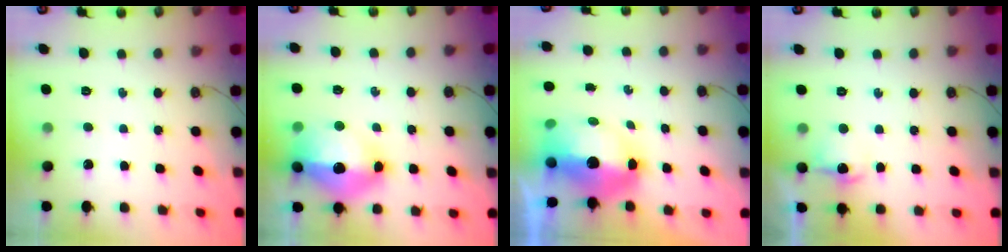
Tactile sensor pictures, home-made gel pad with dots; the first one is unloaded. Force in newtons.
{"total": 22.5, "press": 18.8, "slide": 12.4}
{"total": 12.4, "press": 12.3, "slide": 1.1}
{"total": 8.4, "press": 8.3, "slide": 0.8}